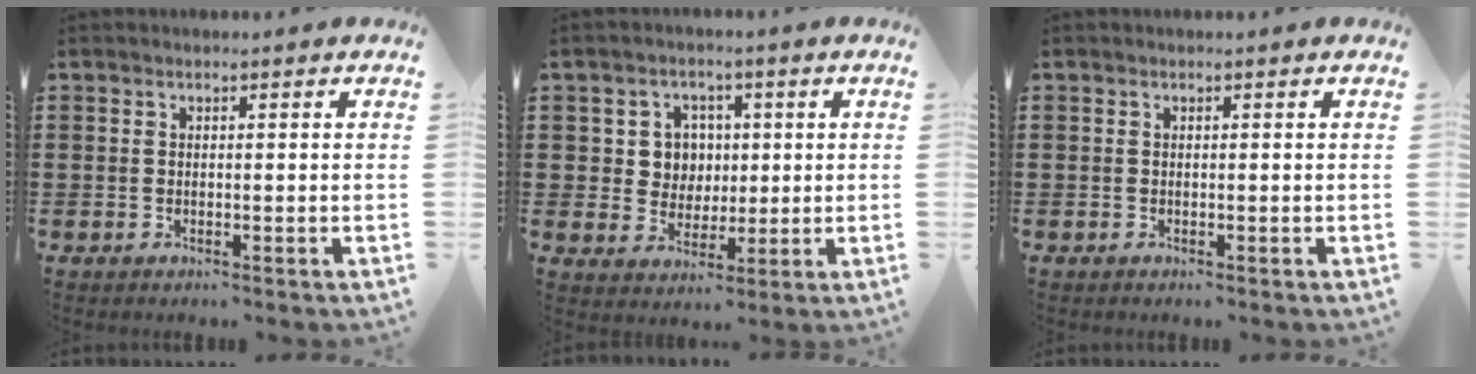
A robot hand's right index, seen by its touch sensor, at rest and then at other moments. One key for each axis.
{"total": 5.2, "fx": 1.1, "fy": 5.0, "fz": 1.3, "tx": -0.050, "ty": 0.018, "tz": 0.017}
{"total": 0.0}